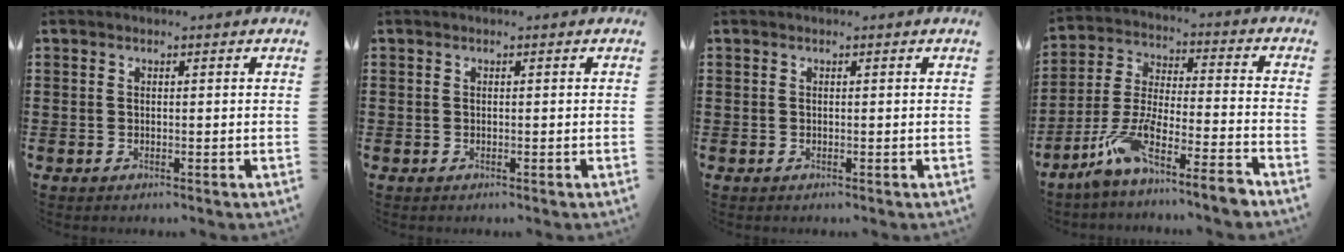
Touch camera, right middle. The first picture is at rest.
{"total": 0.0}
{"total": 0.0}
{"total": 8.7, "force": [-7.4, -0.1, 4.7], "torque": [-0.104, -0.011, -0.153]}